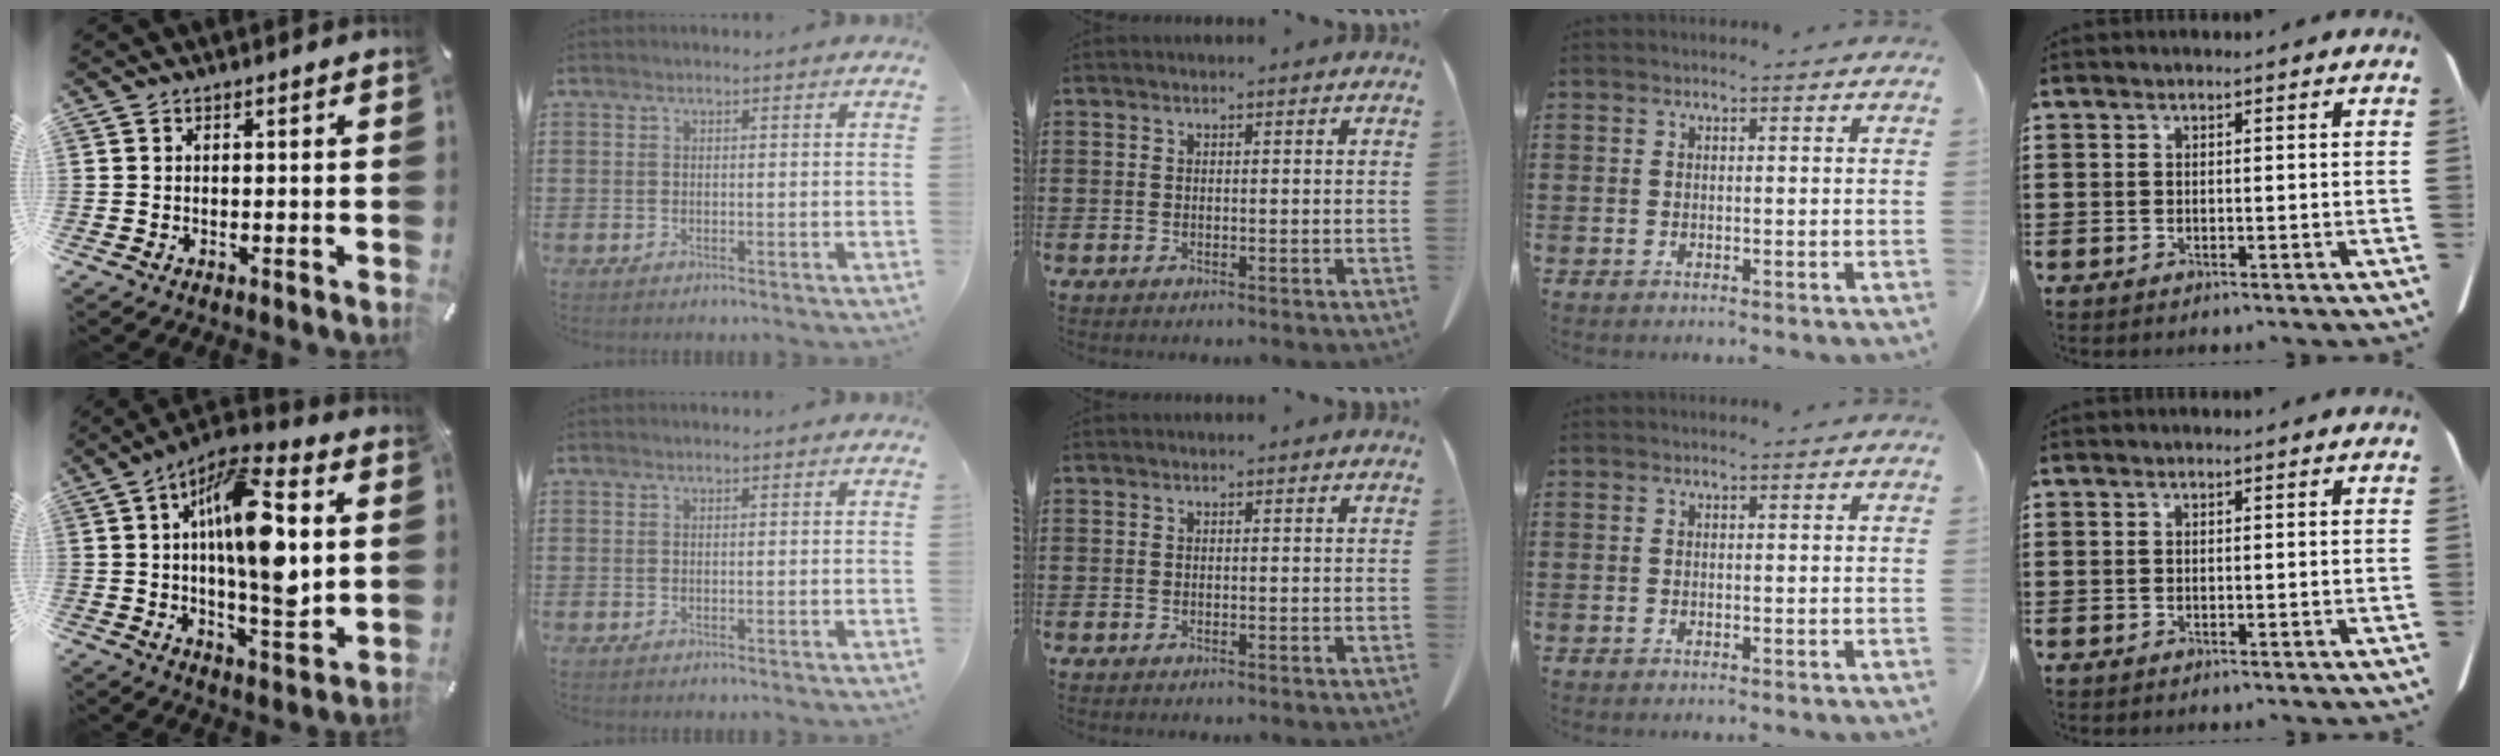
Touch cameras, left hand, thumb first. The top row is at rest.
{"thumb": {"total": 17.9, "force": [3.1, 7.1, 16.2], "torque": [-0.283, -0.006, 0.047]}}